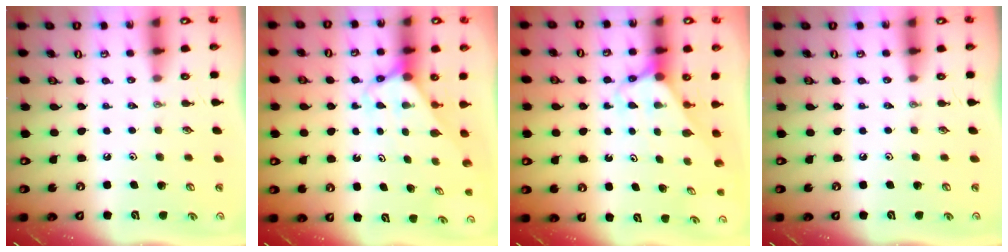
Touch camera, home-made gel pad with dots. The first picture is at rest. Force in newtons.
{"total": 2.8, "press": 2.8, "slide": 0.2}
{"total": 2.6, "press": 2.6, "slide": 0.1}
{"total": 0.0}